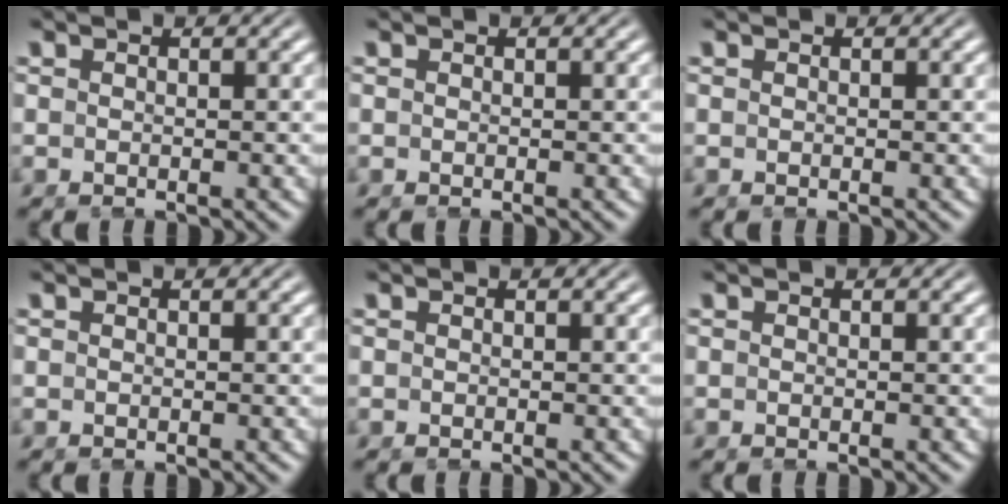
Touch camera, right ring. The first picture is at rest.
{"total": 0.0}
{"total": 0.0}
{"total": 1.3, "force": [-0.4, -1.2, -0.5], "torque": [0.016, -0.013, 0.004]}
{"total": 0.0}
{"total": 0.0}